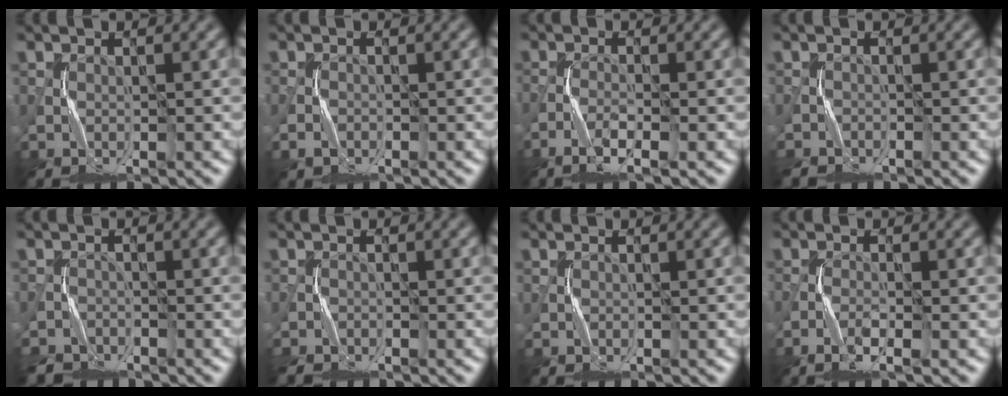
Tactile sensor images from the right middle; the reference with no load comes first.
{"total": 1.0, "force": [-0.6, 0.6, 0.5], "torque": [-0.008, 0.000, -0.012]}
{"total": 2.2, "force": [-1.3, 0.2, 1.8], "torque": [-0.040, -0.002, -0.030]}
{"total": 1.4, "force": [-1.3, 0.2, 0.0], "torque": [-0.001, -0.006, -0.032]}
{"total": 3.2, "force": [-3.0, 0.9, 0.0], "torque": [0.008, -0.018, -0.059]}
{"total": 1.8, "force": [-1.8, 0.2, 0.2], "torque": [-0.006, -0.010, -0.042]}
{"total": 0.0}
{"total": 1.8, "force": [-1.1, 0.1, 1.5], "torque": [-0.033, -0.002, -0.025]}